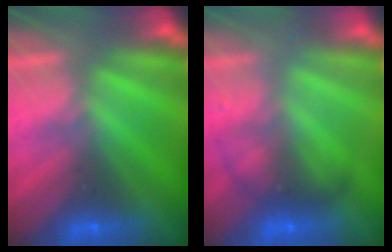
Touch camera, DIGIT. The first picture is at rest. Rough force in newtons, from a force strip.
{"total": 2.1}